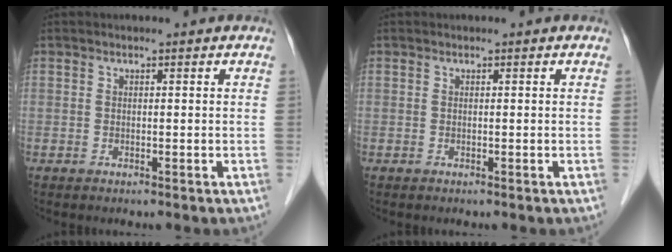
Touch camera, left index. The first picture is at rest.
{"total": 0.0}